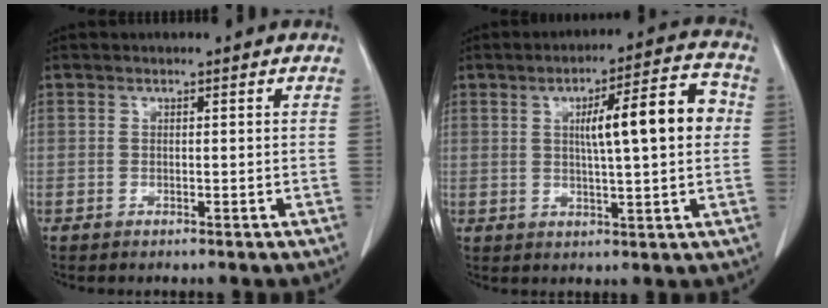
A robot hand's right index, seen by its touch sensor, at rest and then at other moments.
{"total": 11.2, "force": [1.6, 1.3, 11.0], "torque": [-0.159, 0.024, 0.024]}